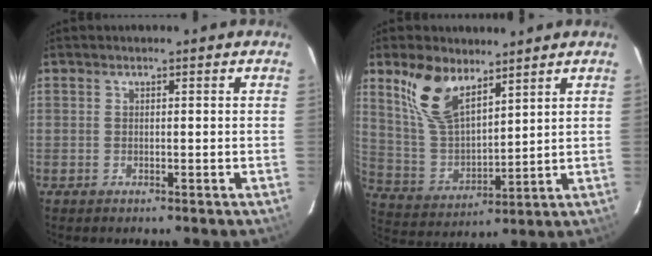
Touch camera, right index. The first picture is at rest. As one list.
[{"total": 12.3, "force": [8.0, 5.8, 7.4], "torque": [-0.153, 0.009, 0.172]}]